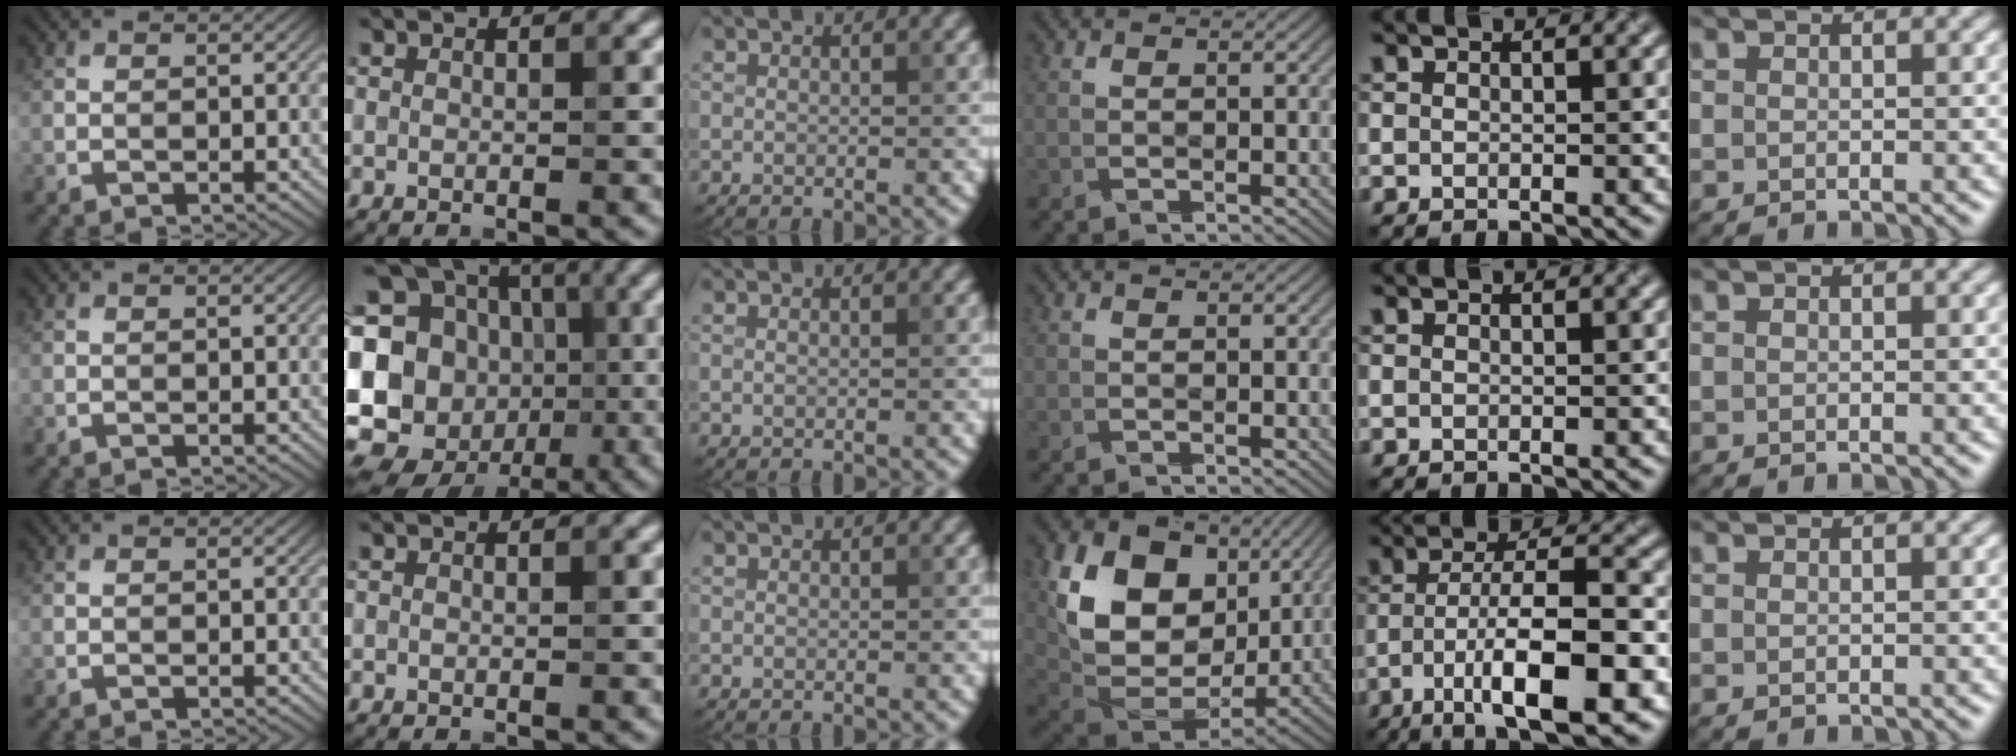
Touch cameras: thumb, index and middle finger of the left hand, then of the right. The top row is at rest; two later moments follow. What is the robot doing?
{"motion": "fold", "object": "hoodie"}